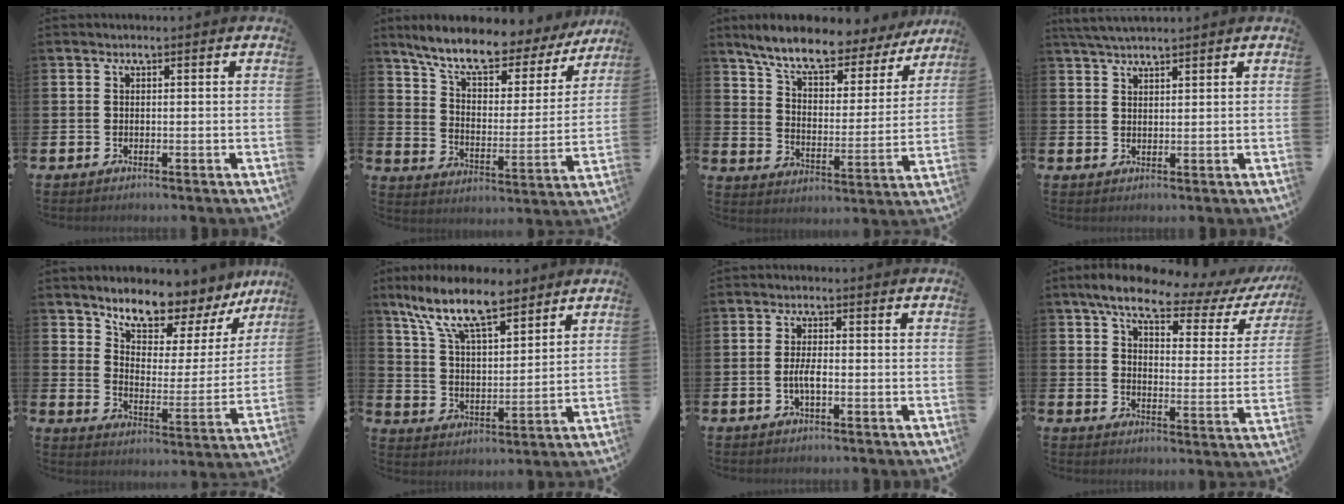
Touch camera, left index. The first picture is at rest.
{"total": 9.0, "force": [7.7, 2.6, 4.0], "torque": [-0.104, -0.050, 0.127]}
{"total": 8.7, "force": [7.7, 2.0, 3.5], "torque": [-0.096, -0.050, 0.127]}
{"total": 3.4, "force": [3.2, 0.4, 1.3], "torque": [-0.039, -0.002, 0.061]}
{"total": 8.8, "force": [8.2, 2.4, 2.2], "torque": [-0.077, -0.062, 0.142]}
{"total": 11.7, "force": [9.3, 3.5, 6.1], "torque": [-0.142, -0.032, 0.165]}
{"total": 2.5, "force": [-0.7, 0.8, 2.3], "torque": [-0.036, 0.001, -0.014]}
{"total": 8.2, "force": [6.2, 2.6, 4.7], "torque": [-0.093, -0.037, 0.095]}